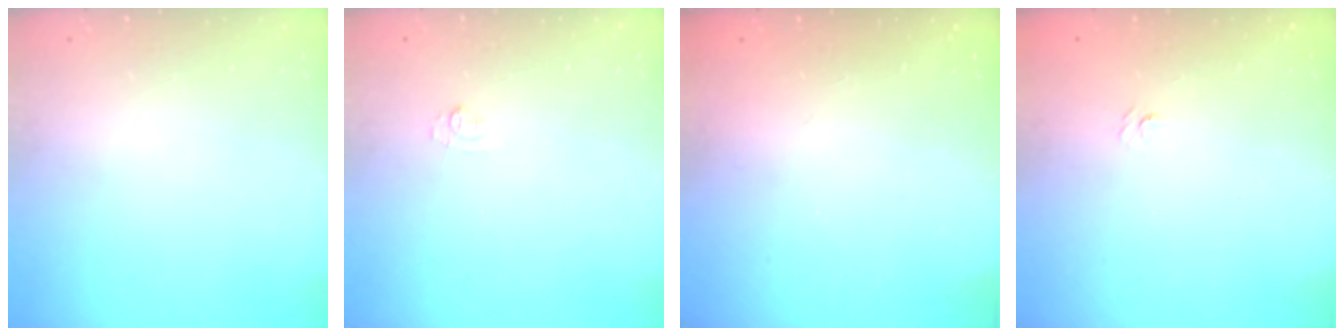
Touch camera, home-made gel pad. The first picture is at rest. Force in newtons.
{"total": 3.8, "press": 3.8, "slide": 0.5}
{"total": 2.6, "press": 2.4, "slide": 0.8}
{"total": 1.9, "press": 1.7, "slide": 0.9}